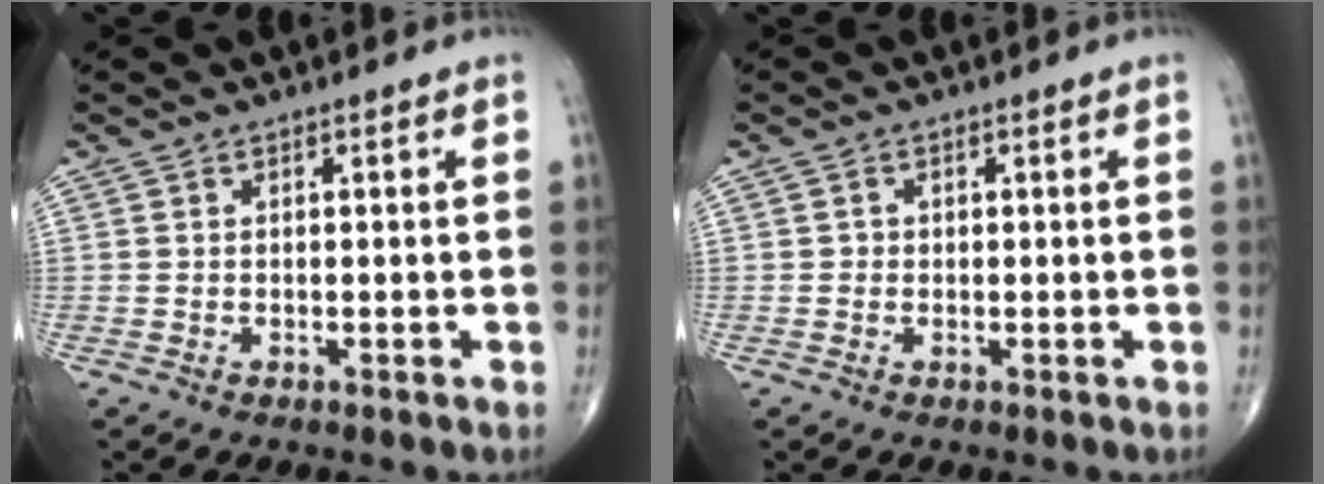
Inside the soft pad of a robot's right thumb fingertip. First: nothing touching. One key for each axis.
{"total": 0.9, "fx": 0.0, "fy": 0.8, "fz": 0.2, "tx": 0.000, "ty": 0.002, "tz": -0.001}